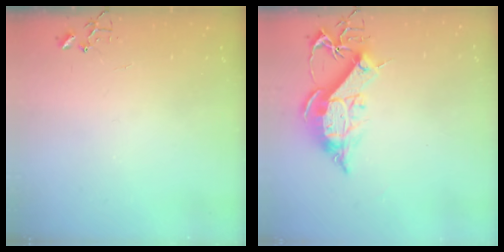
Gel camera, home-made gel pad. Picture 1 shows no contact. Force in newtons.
{"total": 13.0, "press": 12.9, "slide": 1.5}